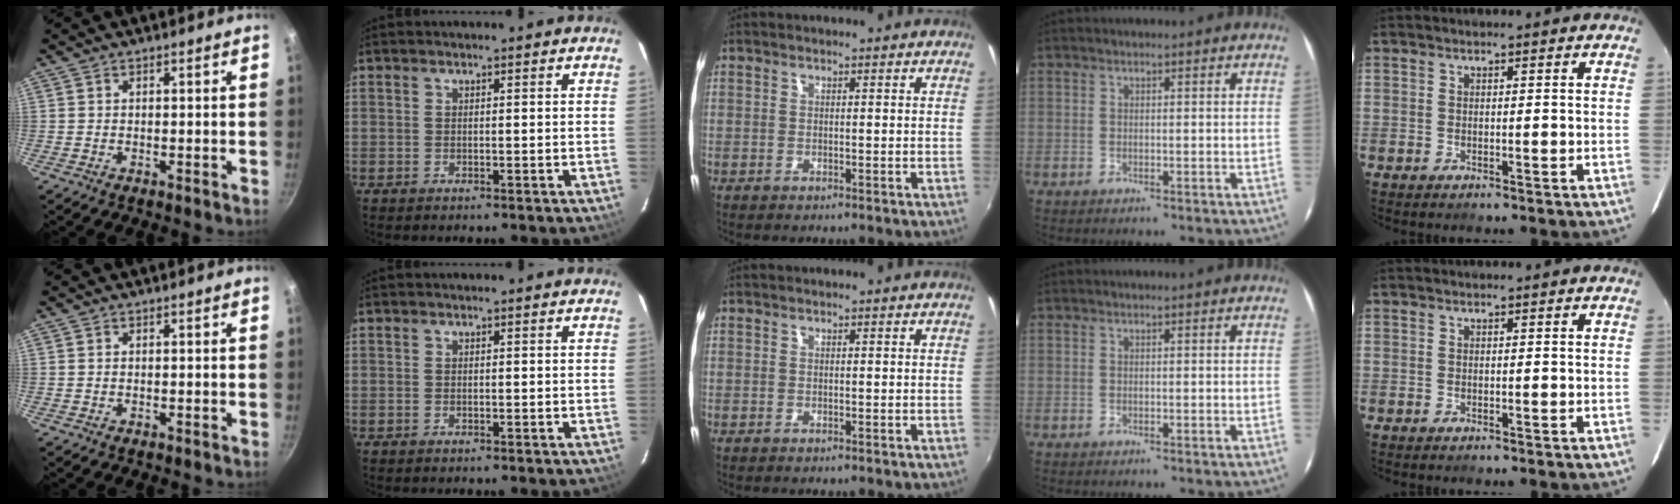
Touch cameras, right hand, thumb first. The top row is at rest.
{}